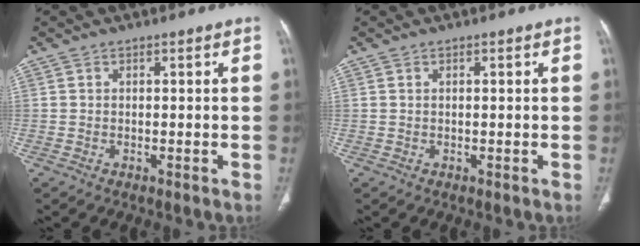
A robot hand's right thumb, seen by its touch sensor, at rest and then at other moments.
{"total": 0.0}